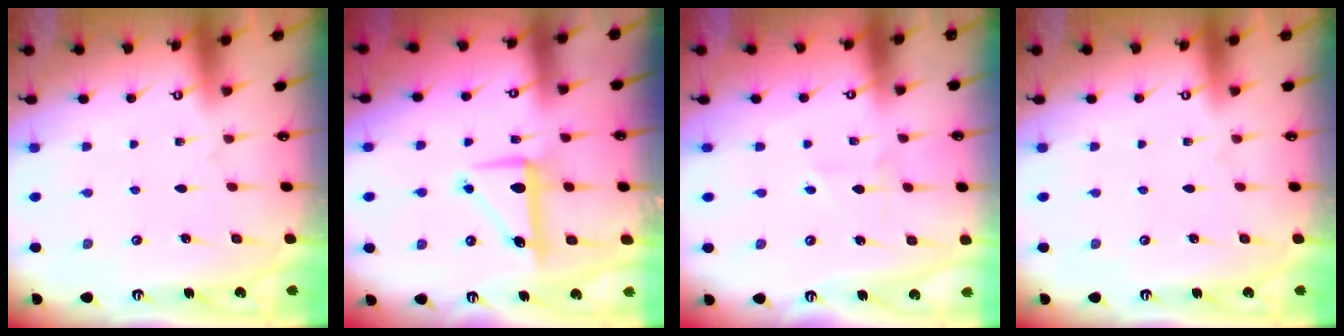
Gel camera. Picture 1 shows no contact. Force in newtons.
{"total": 8.7, "press": 8.6, "slide": 1.1}
{"total": 2.3, "press": 2.0, "slide": 1.0}
{"total": 0.0}